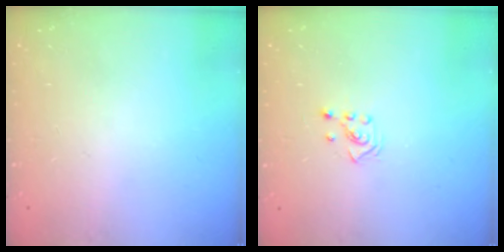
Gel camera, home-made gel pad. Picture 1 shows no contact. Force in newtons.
{"total": 2.3, "press": 2.2, "slide": 0.8}